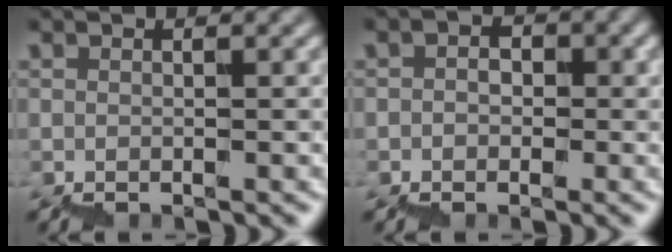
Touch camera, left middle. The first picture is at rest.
{"total": 0.7, "force": [-0.1, 0.7, 0.1], "torque": [-0.005, 0.013, -0.005]}